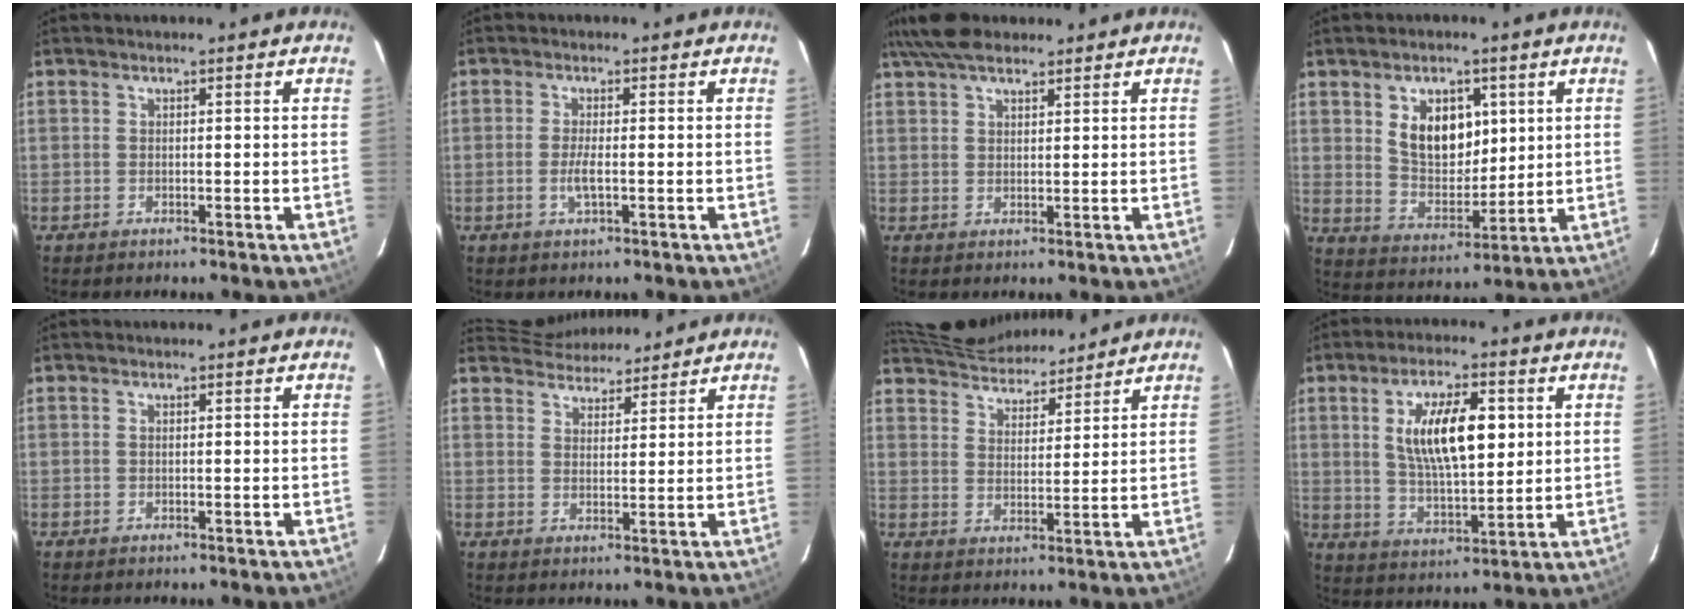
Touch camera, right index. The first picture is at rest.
{"total": 2.6, "force": [-0.7, 0.2, 2.5], "torque": [-0.050, -0.005, -0.013]}
{"total": 6.9, "force": [5.8, 2.1, 3.0], "torque": [-0.061, 0.022, 0.106]}
{"total": 9.6, "force": [3.9, 6.1, 6.4], "torque": [-0.107, 0.002, 0.085]}
{"total": 0.0}
{"total": 8.9, "force": [8.7, 1.8, 0.8], "torque": [-0.015, 0.020, 0.133]}
{"total": 13.8, "force": [13.0, 2.8, 3.8], "torque": [-0.072, 0.029, 0.201]}
{"total": 12.1, "force": [3.5, 4.2, 10.8], "torque": [-0.192, 0.002, 0.069]}